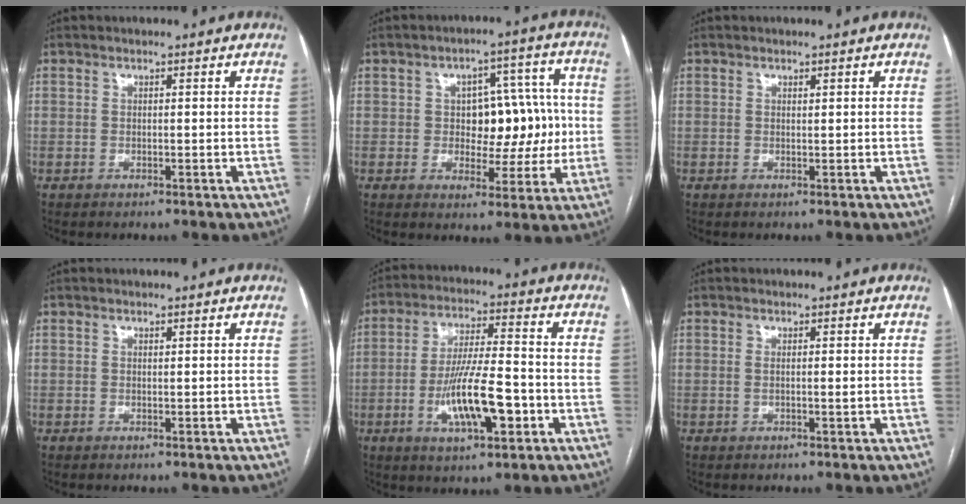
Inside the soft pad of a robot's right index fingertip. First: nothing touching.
{"total": 10.6, "force": [-0.1, 6.4, 8.5], "torque": [-0.097, 0.040, 0.011]}
{"total": 0.0}
{"total": 0.0}
{"total": 12.1, "force": [-3.6, 2.6, 11.3], "torque": [-0.213, -0.002, -0.058]}
{"total": 1.0, "force": [0.1, 0.0, 1.0], "torque": [-0.024, -0.001, 0.002]}